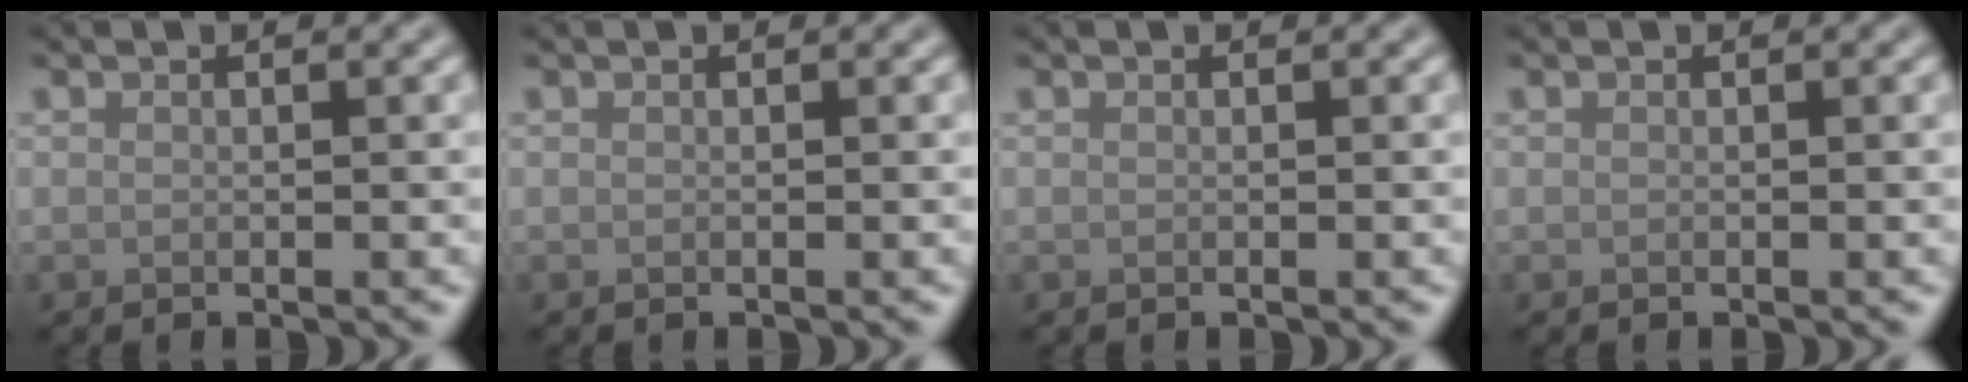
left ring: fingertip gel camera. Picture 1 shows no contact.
{"total": 0.0}
{"total": 0.0}
{"total": 0.0}